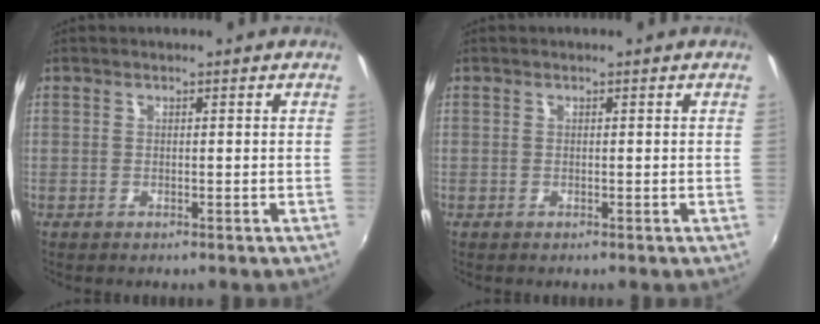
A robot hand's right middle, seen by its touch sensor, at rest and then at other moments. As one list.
[{"total": 0.0}]